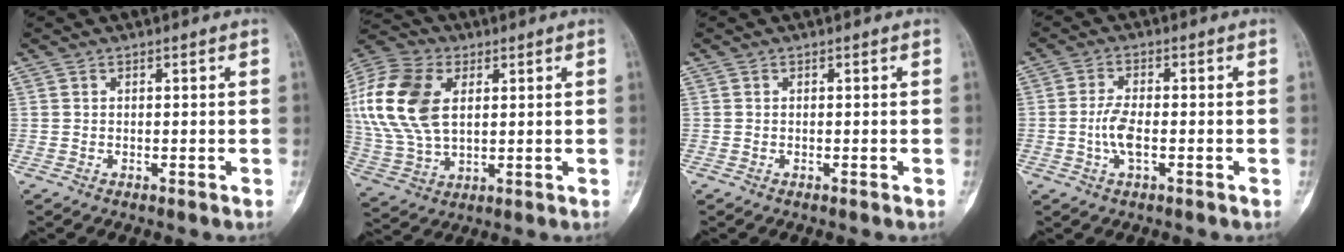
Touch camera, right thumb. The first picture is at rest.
{"total": 18.2, "force": [4.1, 11.5, 13.5], "torque": [-0.289, 0.004, 0.078]}
{"total": 0.0}
{"total": 4.6, "force": [-1.0, 1.9, 4.1], "torque": [-0.088, 0.010, -0.020]}